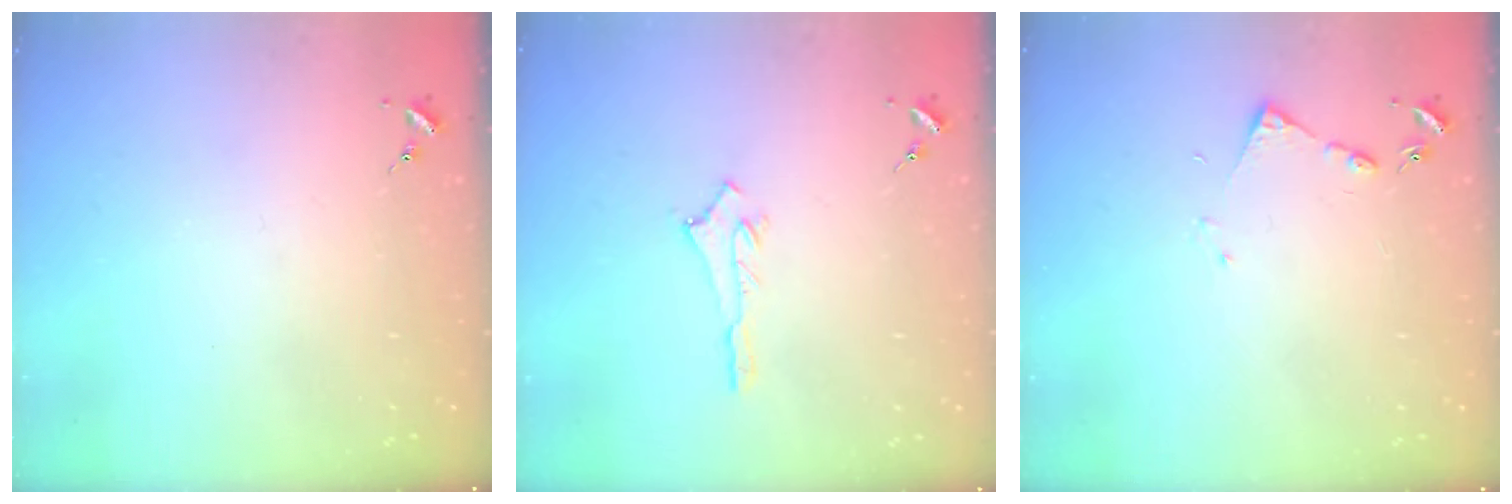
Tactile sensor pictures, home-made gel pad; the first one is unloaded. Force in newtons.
{"total": 2.6, "press": 2.6, "slide": 0.4}
{"total": 4.6, "press": 4.5, "slide": 0.5}